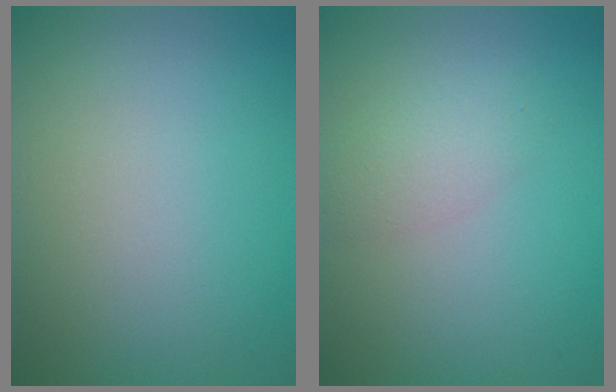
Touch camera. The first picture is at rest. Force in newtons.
{"total": 2.2, "press": 2.2, "slide": 0.1}